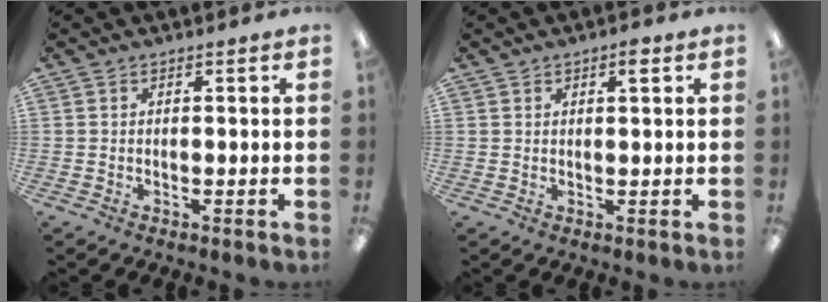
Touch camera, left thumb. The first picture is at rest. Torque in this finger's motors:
{"motor_torque": [-0.37, -0.14, -0.19, 0.00, -0.01]}